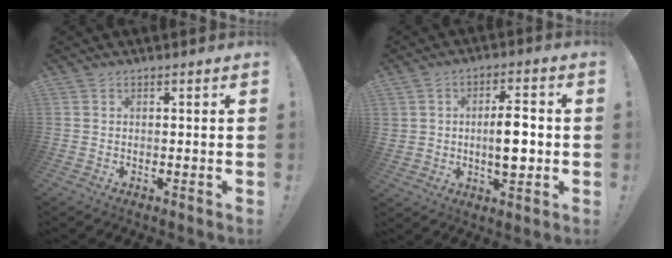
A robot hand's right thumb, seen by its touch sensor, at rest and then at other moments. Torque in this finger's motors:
{"motor_torque": [3.55, 1.46, 0.85, -1.16, 0.12]}